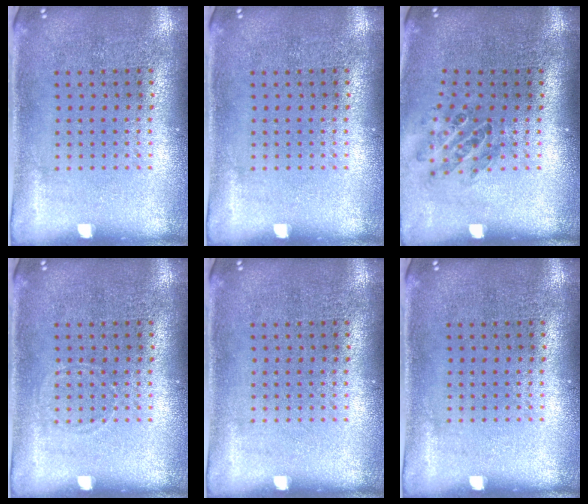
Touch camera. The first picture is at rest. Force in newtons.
{"total": 0.0}
{"total": 0.9, "press": 0.9, "slide": 0.1}
{"total": 0.6, "press": 0.6, "slide": 0.0}
{"total": 0.0}
{"total": 0.0}